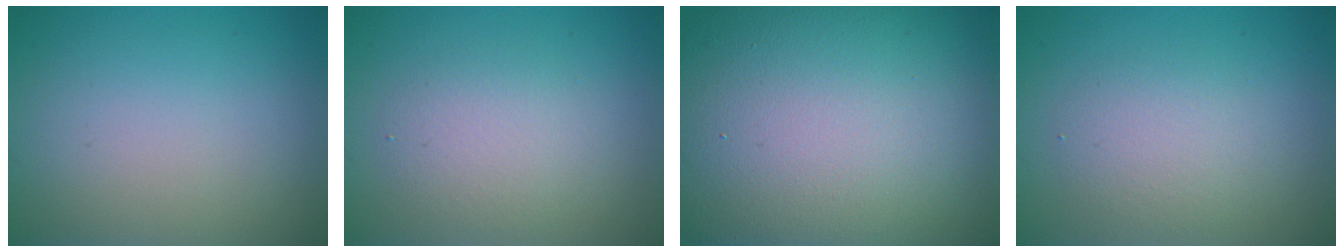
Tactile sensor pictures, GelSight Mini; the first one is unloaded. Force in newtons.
{"total": 3.0, "press": 3.0, "slide": 0.2}
{"total": 21.9, "press": 21.9, "slide": 0.9}
{"total": 2.7, "press": 2.7, "slide": 0.1}